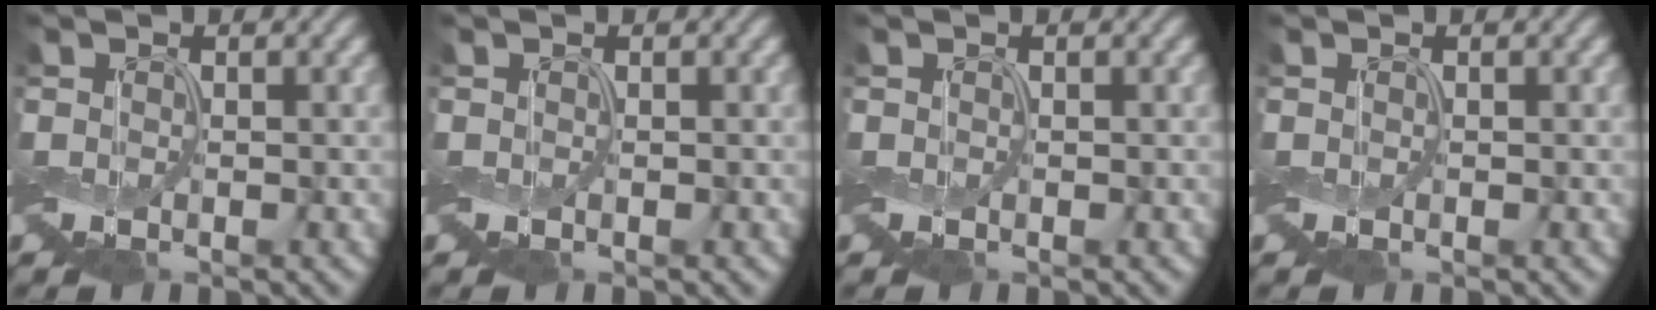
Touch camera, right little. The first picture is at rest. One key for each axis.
{"total": 0.0}
{"total": 0.0}
{"total": 0.0}